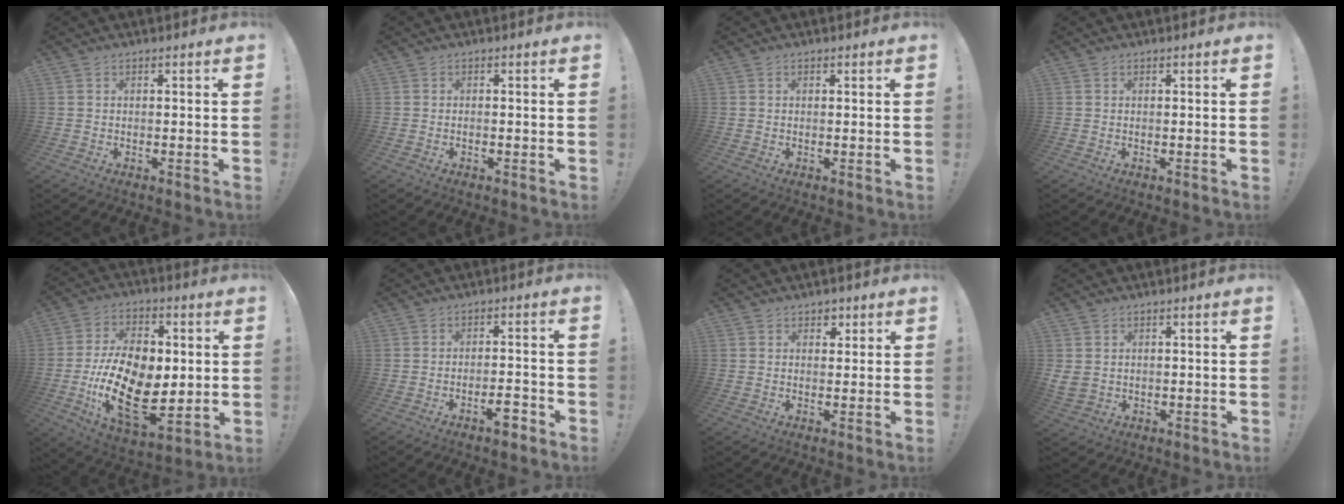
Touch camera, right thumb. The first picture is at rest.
{"total": 0.7, "force": [-0.7, 0.1, 0.0], "torque": [-0.001, 0.000, -0.011]}
{"total": 0.0}
{"total": 0.0}
{"total": 23.1, "force": [-2.5, 14.0, 18.2], "torque": [-0.336, -0.007, -0.033]}
{"total": 5.0, "force": [-3.4, 1.0, 3.5], "torque": [-0.049, 0.016, -0.057]}
{"total": 3.0, "force": [1.6, 2.4, 0.9], "torque": [0.003, -0.008, 0.023]}
{"total": 3.3, "force": [0.8, 2.8, 1.5], "torque": [-0.032, -0.002, 0.018]}